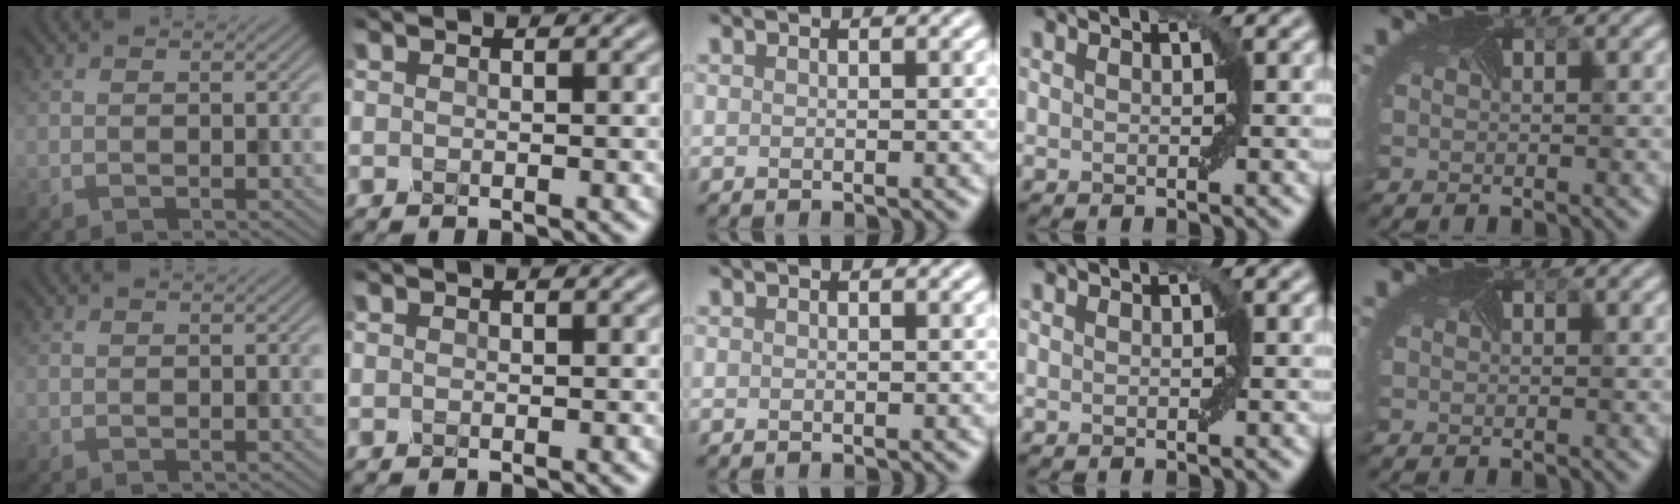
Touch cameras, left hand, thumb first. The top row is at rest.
{}